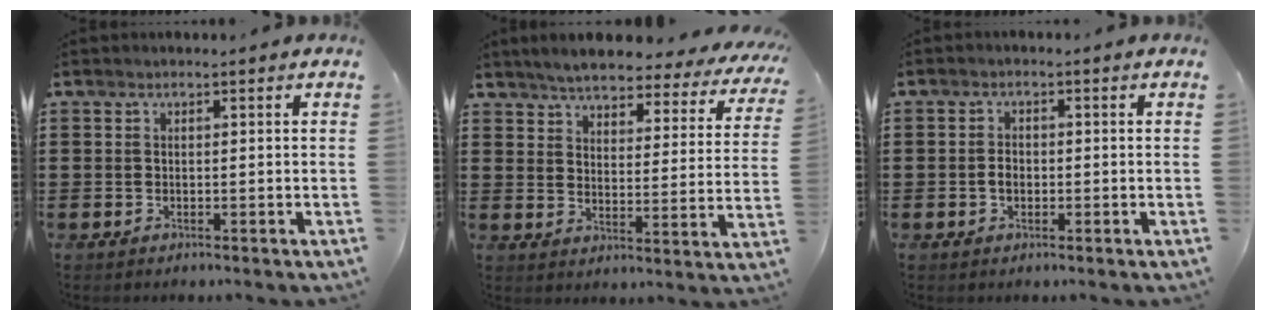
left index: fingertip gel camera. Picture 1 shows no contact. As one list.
[{"total": 4.7, "force": [4.6, 0.2, 1.0], "torque": [-0.047, -0.033, 0.075]}, {"total": 2.0, "force": [-0.4, 1.3, 1.5], "torque": [-0.038, 0.003, -0.011]}]